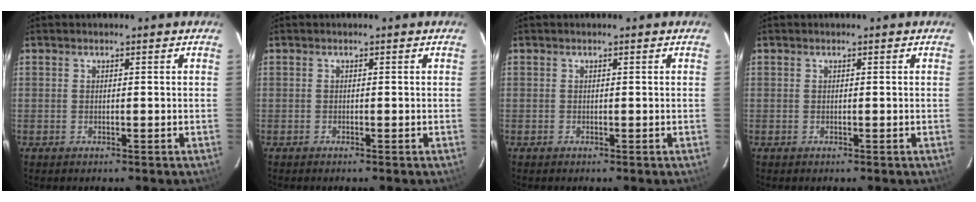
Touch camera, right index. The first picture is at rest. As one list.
[{"total": 0.0}, {"total": 0.0}, {"total": 0.0}]